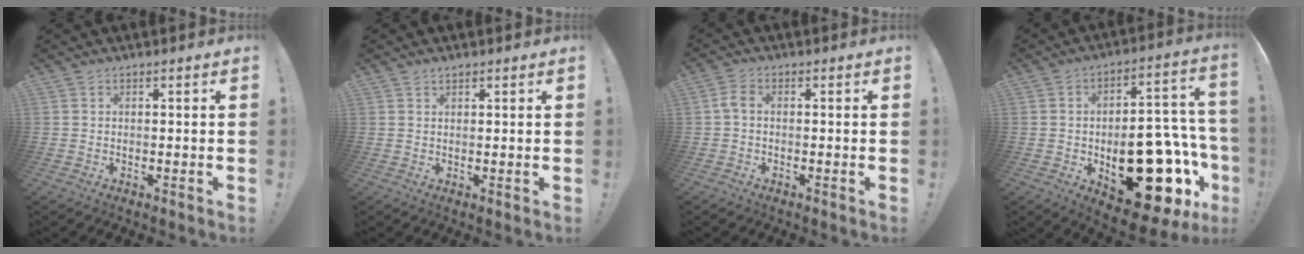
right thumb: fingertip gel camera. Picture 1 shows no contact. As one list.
[{"total": 1.3, "force": [1.0, 0.5, 0.6], "torque": [-0.003, -0.004, 0.018]}, {"total": 3.1, "force": [-0.1, 1.8, 2.5], "torque": [-0.055, 0.008, -0.001]}, {"total": 25.3, "force": [-7.0, 13.8, 20.1], "torque": [-0.270, 0.043, -0.086]}]